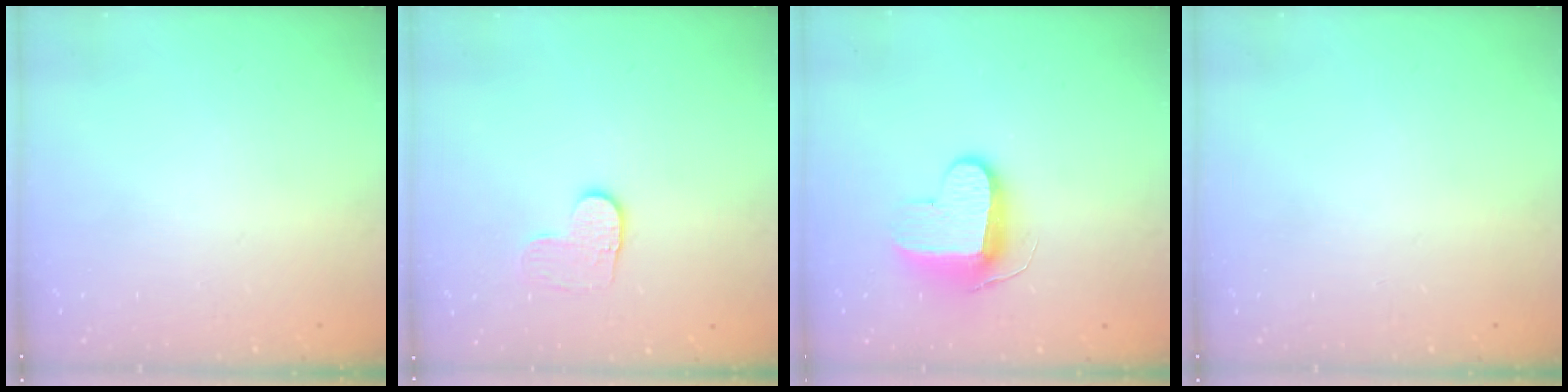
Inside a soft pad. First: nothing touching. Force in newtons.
{"total": 4.3, "press": 4.3, "slide": 0.5}
{"total": 10.0, "press": 10.0, "slide": 1.1}
{"total": 0.0}